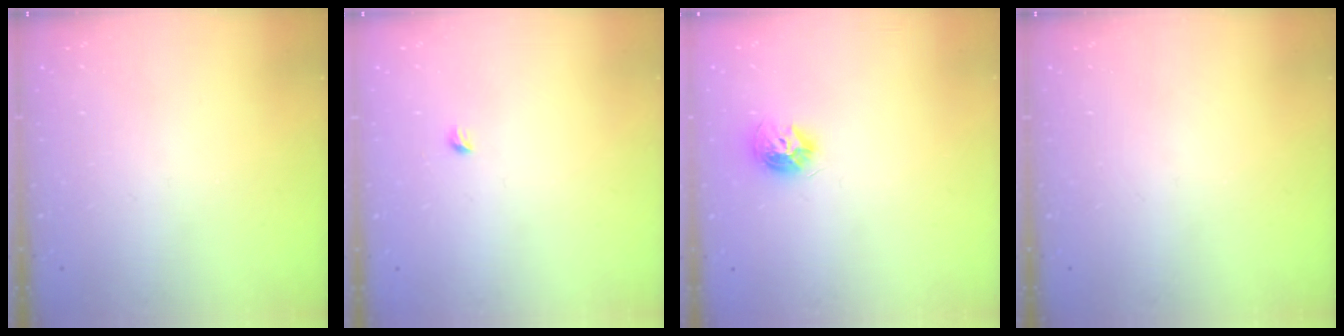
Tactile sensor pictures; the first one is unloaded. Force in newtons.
{"total": 2.7, "press": 2.6, "slide": 0.6}
{"total": 8.9, "press": 8.9, "slide": 0.5}
{"total": 0.0}